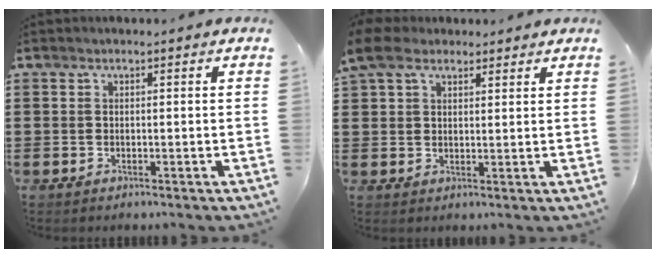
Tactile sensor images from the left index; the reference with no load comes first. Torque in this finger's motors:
{"motor_torque": [1.00, -1.14, 1.06, 0.21]}